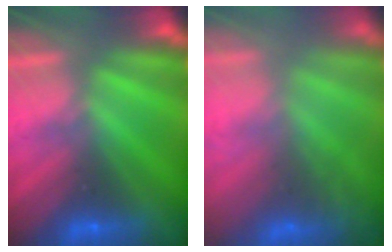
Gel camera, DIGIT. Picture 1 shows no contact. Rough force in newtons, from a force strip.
{"total": 5.6}